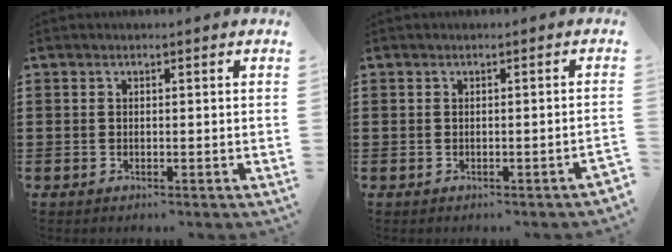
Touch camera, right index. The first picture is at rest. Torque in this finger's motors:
{"motor_torque": [-0.15, 0.21, 0.00, 0.00]}